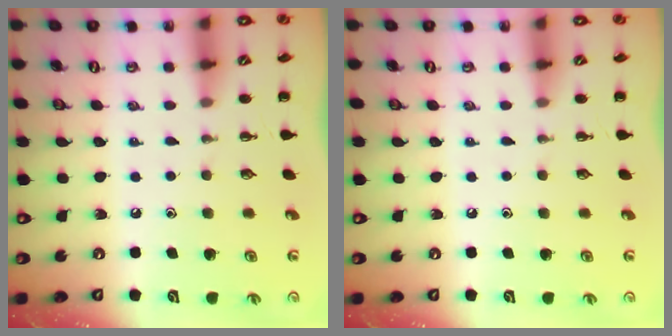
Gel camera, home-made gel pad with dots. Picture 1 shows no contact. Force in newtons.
{"total": 0.0}